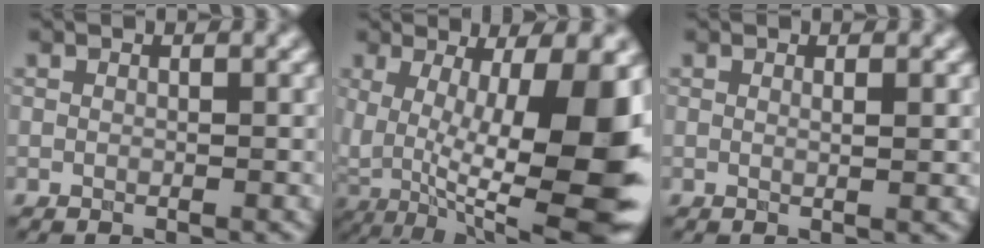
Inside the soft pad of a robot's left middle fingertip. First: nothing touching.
{"total": 16.5, "force": [-1.4, 5.6, 15.4], "torque": [-0.242, -0.021, 0.006]}
{"total": 1.4, "force": [0.4, 0.4, 1.3], "torque": [-0.013, 0.002, 0.001]}